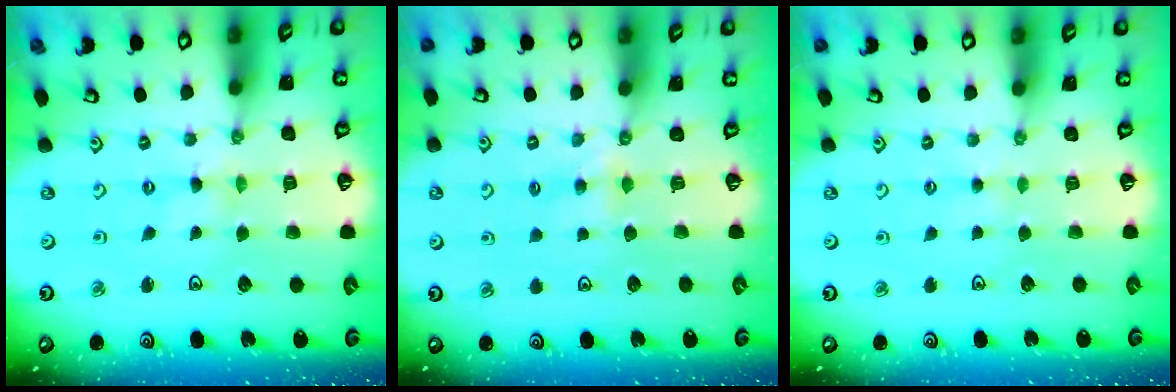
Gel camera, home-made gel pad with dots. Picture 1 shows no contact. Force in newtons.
{"total": 3.7, "press": 3.7, "slide": 0.3}
{"total": 2.3, "press": 2.3, "slide": 0.3}